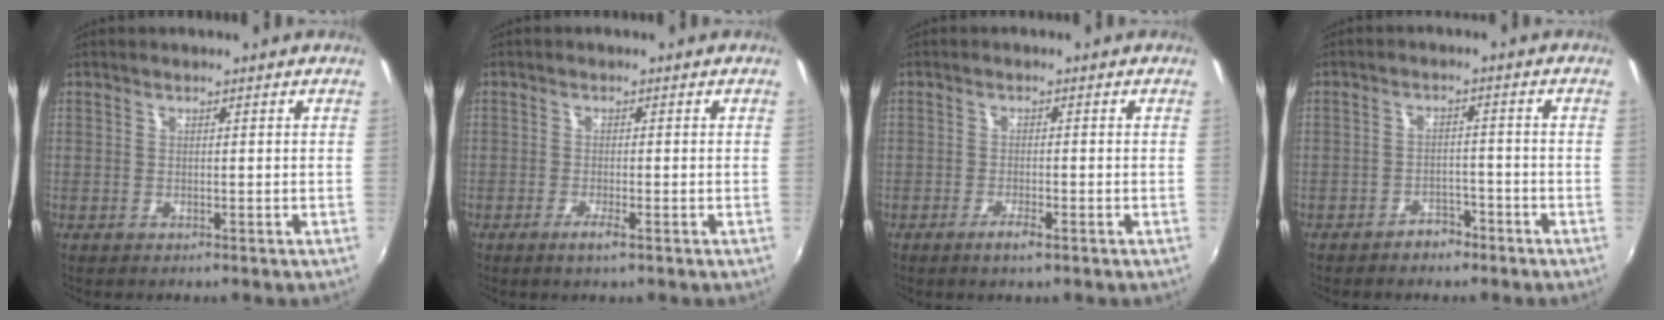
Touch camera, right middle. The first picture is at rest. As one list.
[{"total": 2.2, "force": [-1.2, 0.0, 1.8], "torque": [-0.038, -0.003, -0.024]}, {"total": 2.5, "force": [-1.5, 0.3, 1.9], "torque": [-0.044, -0.002, -0.030]}, {"total": 3.5, "force": [-2.8, 1.8, 1.1], "torque": [-0.027, 0.011, -0.036]}]